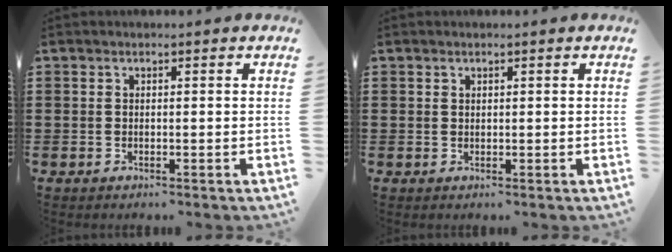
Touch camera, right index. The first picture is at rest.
{"total": 0.5, "force": [0.3, 0.4, 0.1], "torque": [-0.003, 0.001, 0.007]}